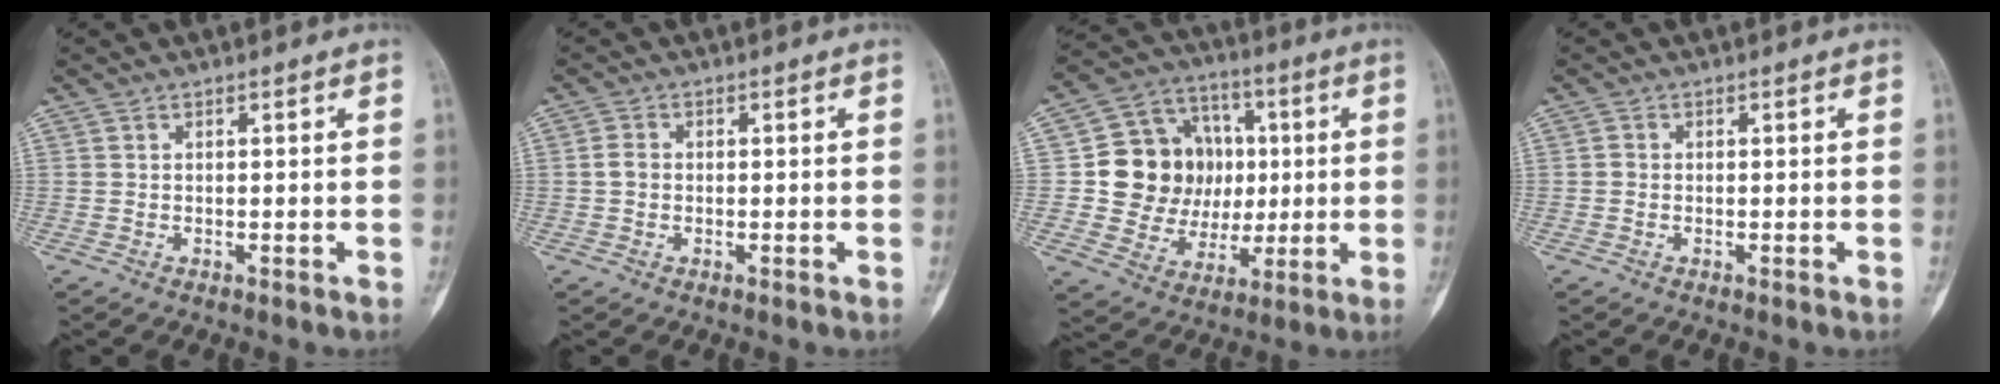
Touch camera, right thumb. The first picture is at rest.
{"total": 2.2, "force": [-0.1, 1.8, 1.3], "torque": [-0.025, 0.006, -0.003]}
{"total": 16.9, "force": [1.4, 14.6, 8.3], "torque": [-0.082, 0.019, 0.039]}
{"total": 0.8, "force": [-0.1, 0.8, 0.4], "torque": [-0.005, 0.002, -0.001]}